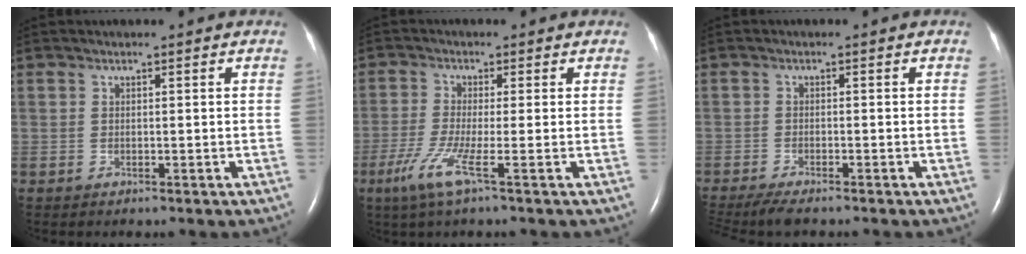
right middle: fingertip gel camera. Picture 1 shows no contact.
{"total": 5.4, "force": [-2.6, -0.4, 4.8], "torque": [-0.111, -0.019, -0.057]}
{"total": 6.5, "force": [-5.4, 1.0, 3.4], "torque": [-0.058, -0.017, -0.090]}